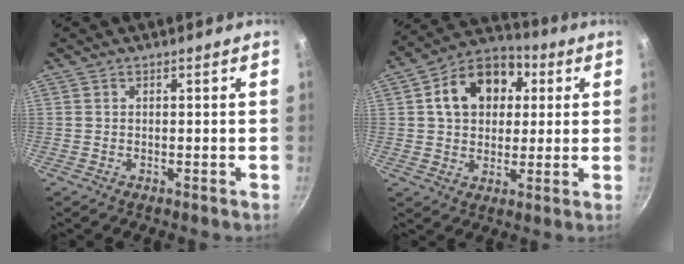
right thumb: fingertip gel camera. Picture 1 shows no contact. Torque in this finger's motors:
{"motor_torque": [0.59, 3.25, 1.04, -0.06, 0.12]}